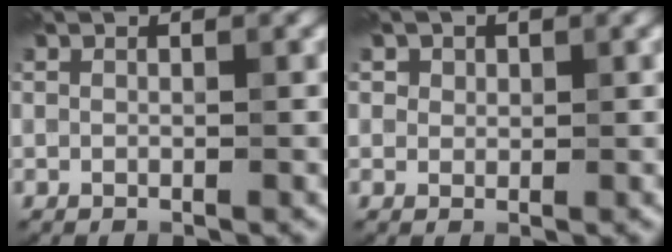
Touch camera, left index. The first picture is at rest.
{"total": 1.1, "force": [0.6, 0.9, 0.2], "torque": [0.002, 0.000, 0.005]}